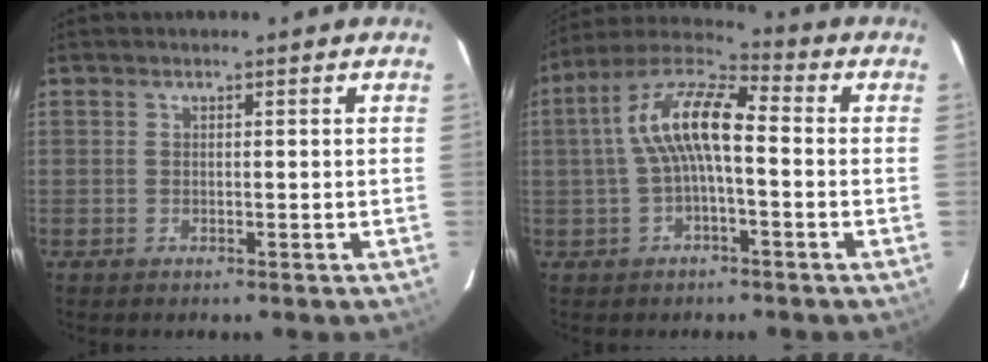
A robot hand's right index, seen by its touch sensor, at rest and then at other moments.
{"total": 11.2, "force": [-0.3, 3.7, 10.6], "torque": [-0.209, 0.026, -0.012]}